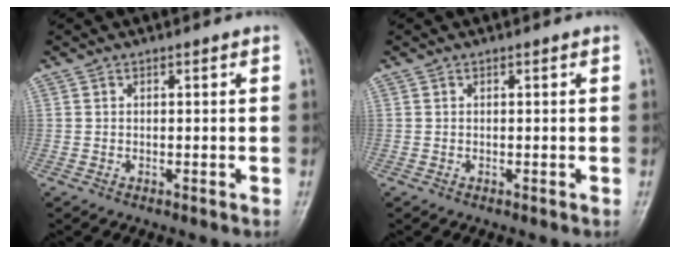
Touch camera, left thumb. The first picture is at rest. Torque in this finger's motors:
{"motor_torque": [-0.04, 0.05, -0.01, -0.06, 0.00]}